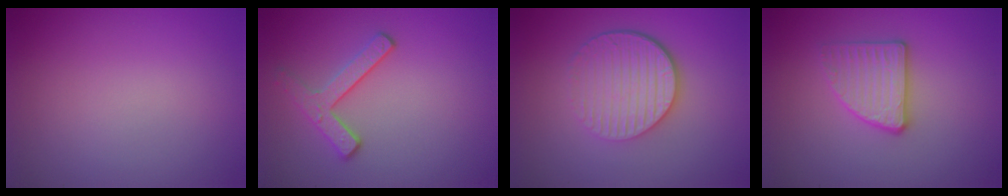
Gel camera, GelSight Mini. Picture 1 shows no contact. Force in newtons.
{"total": 2.7, "press": 2.3, "slide": 1.3}
{"total": 5.3, "press": 3.8, "slide": 3.6}
{"total": 2.9, "press": 2.8, "slide": 0.7}